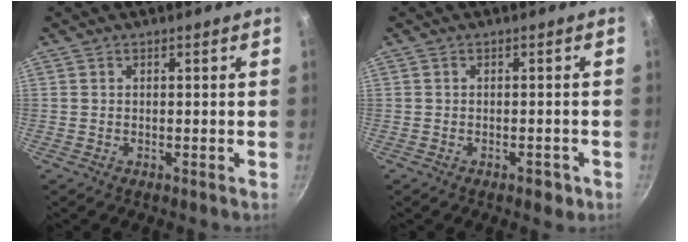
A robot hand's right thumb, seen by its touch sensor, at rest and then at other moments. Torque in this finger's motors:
{"motor_torque": [-0.30, 0.07, -0.28, 0.12, 0.05]}